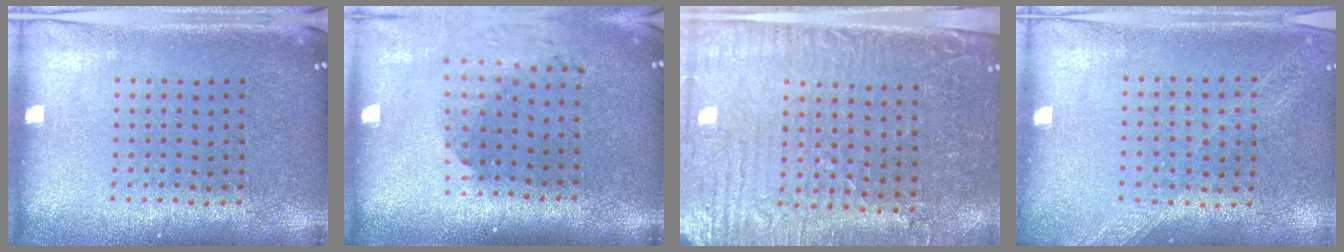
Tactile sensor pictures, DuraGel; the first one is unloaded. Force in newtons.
{"total": 1.7, "press": 1.3, "slide": 1.1}
{"total": 3.6, "press": 3.3, "slide": 1.4}
{"total": 1.2, "press": 1.2, "slide": 0.2}